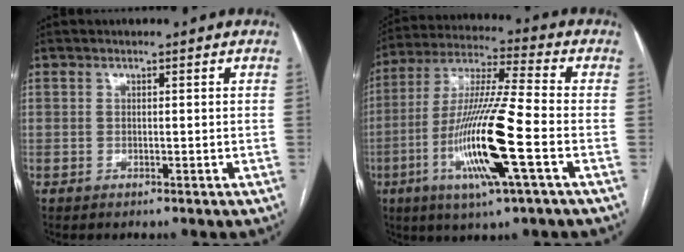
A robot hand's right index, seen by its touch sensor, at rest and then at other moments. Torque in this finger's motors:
{"motor_torque": [2.14, 0.00, 1.05, 0.21]}